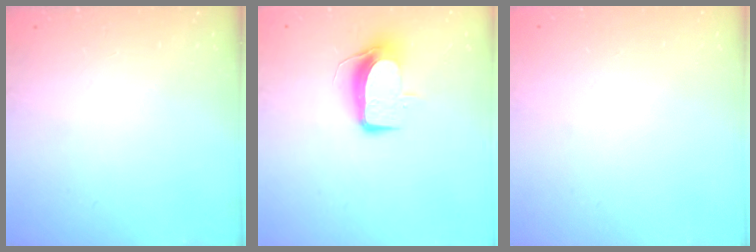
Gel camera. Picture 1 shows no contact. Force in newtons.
{"total": 9.5, "press": 9.5, "slide": 0.8}
{"total": 0.0}